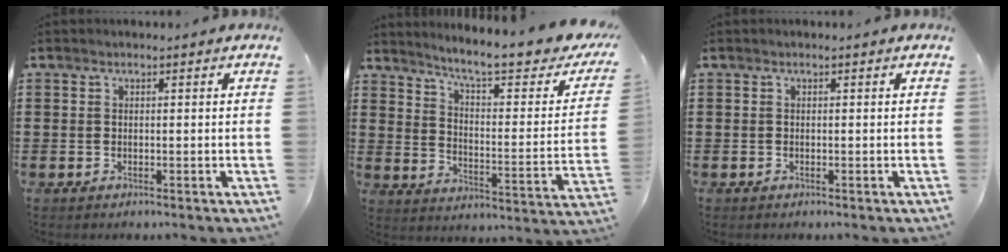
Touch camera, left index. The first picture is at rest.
{"total": 7.8, "force": [6.2, 0.0, 4.7], "torque": [-0.110, -0.048, 0.095]}
{"total": 0.0}